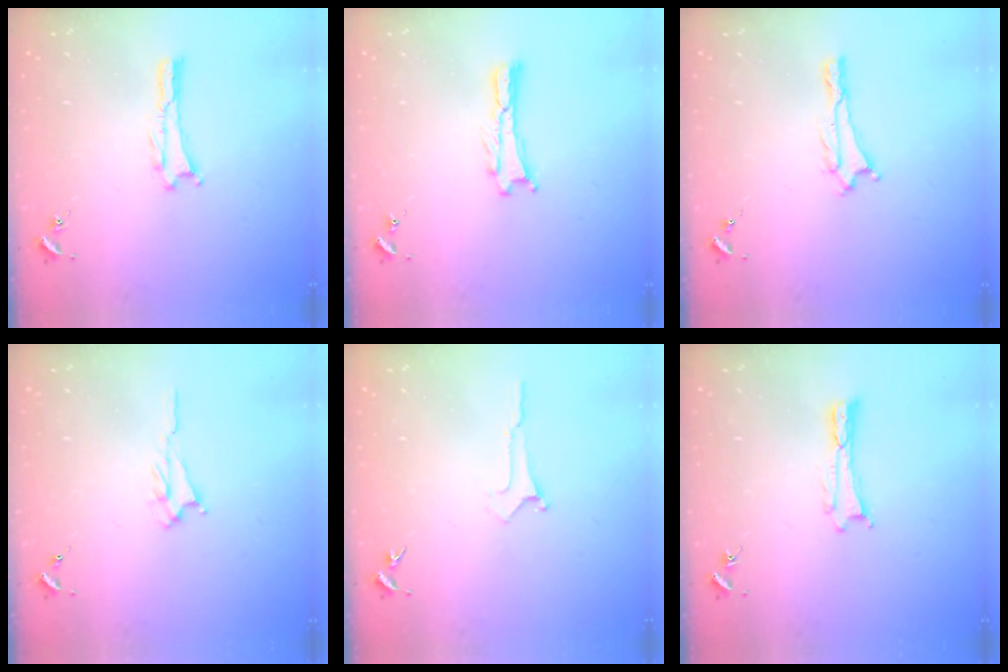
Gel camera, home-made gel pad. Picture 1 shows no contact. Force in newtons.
{"total": 0.0}
{"total": 0.0}
{"total": 1.6, "press": 1.5, "slide": 0.4}
{"total": 0.0}
{"total": 0.0}